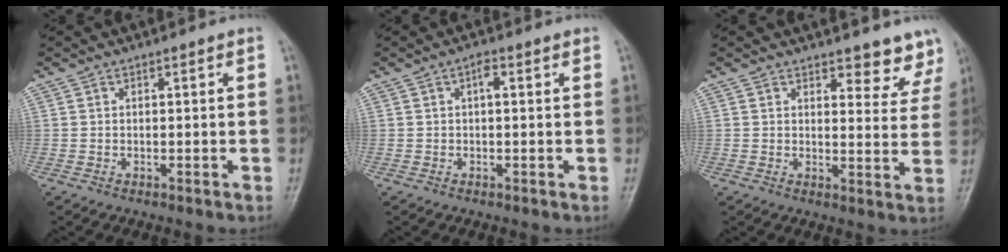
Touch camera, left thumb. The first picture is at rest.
{"total": 1.8, "force": [0.5, 0.7, 1.6], "torque": [-0.025, 0.003, 0.004]}
{"total": 6.6, "force": [5.7, 2.6, 2.1], "torque": [0.015, -0.041, 0.056]}